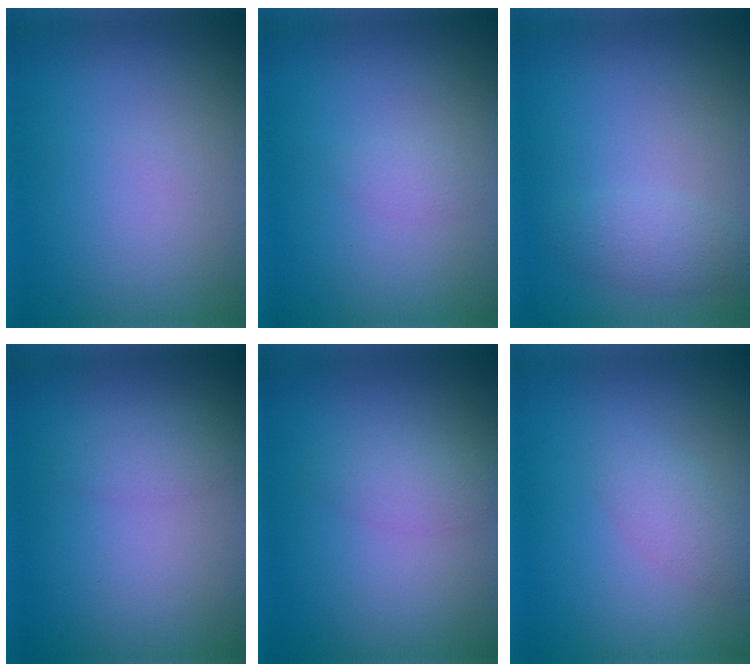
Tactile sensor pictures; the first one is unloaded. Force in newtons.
{"total": 0.8, "press": 0.8, "slide": 0.1}
{"total": 2.0, "press": 2.0, "slide": 0.1}
{"total": 1.7, "press": 1.7, "slide": 0.0}
{"total": 2.0, "press": 2.0, "slide": 0.1}
{"total": 2.0, "press": 2.0, "slide": 0.1}